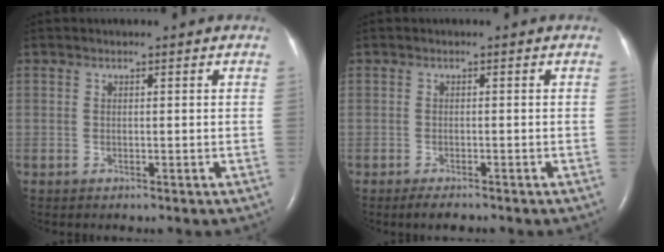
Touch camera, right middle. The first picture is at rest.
{"total": 2.2, "force": [-1.8, 0.4, 1.2], "torque": [-0.026, -0.005, -0.026]}